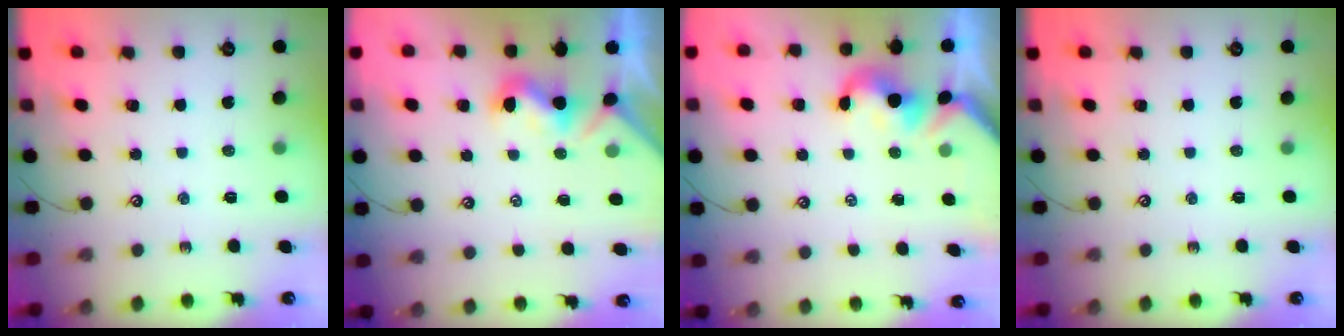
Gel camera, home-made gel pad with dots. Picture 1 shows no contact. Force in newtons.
{"total": 1.5, "press": 1.4, "slide": 0.5}
{"total": 0.0}
{"total": 0.0}